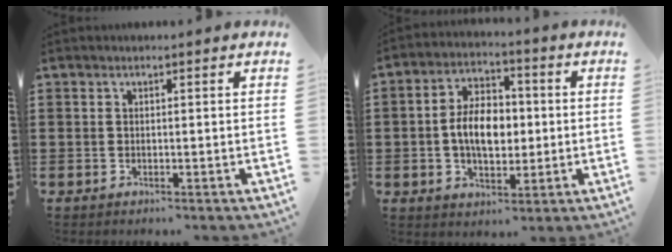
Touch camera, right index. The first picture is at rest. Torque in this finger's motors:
{"motor_torque": [1.53, -0.61, 0.36, 0.21]}